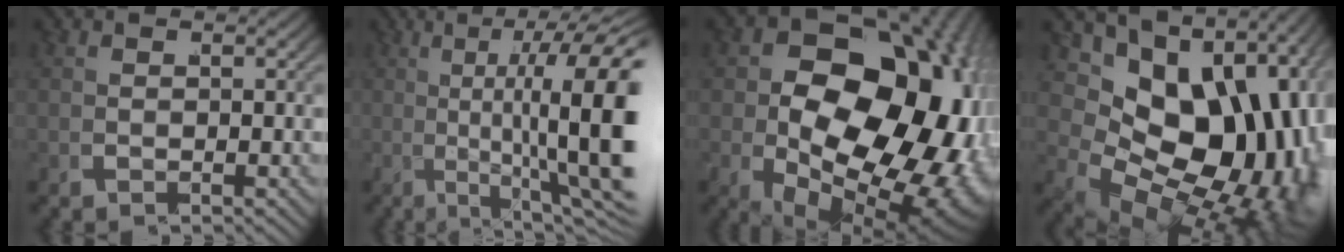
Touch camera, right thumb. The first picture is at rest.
{"total": 13.7, "force": [1.5, 6.1, 12.2], "torque": [-0.194, -0.009, 0.024]}
{"total": 28.6, "force": [-1.5, 19.0, 21.3], "torque": [-0.350, -0.075, 0.019]}
{"total": 22.3, "force": [-1.3, 14.8, 16.6], "torque": [-0.302, -0.058, 0.020]}